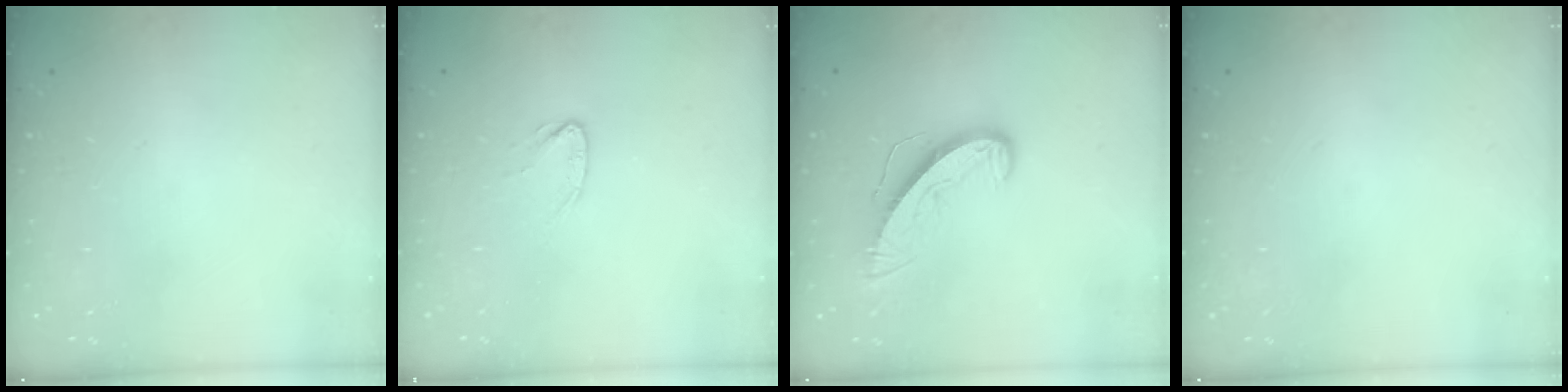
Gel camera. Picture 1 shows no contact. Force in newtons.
{"total": 5.2, "press": 5.1, "slide": 0.4}
{"total": 10.1, "press": 10.1, "slide": 0.9}
{"total": 0.0}